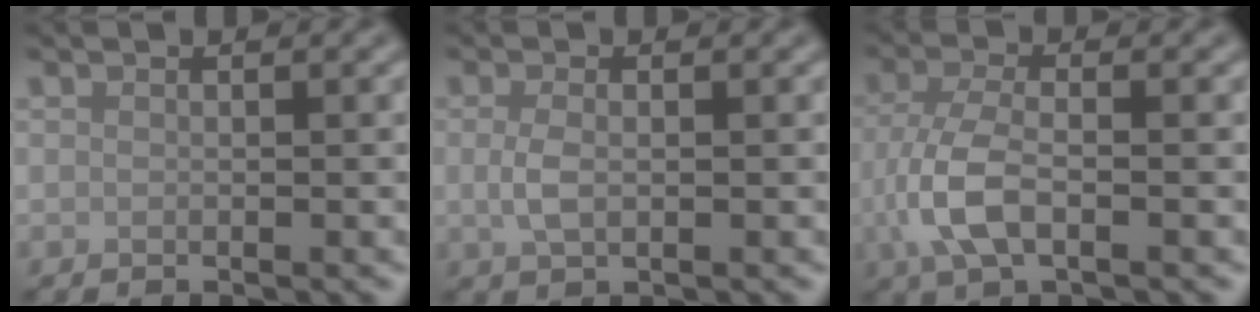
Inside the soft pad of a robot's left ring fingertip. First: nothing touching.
{"total": 1.9, "force": [0.0, 1.0, 1.7], "torque": [-0.042, -0.003, -0.001]}
{"total": 4.8, "force": [-1.2, 2.1, 4.1], "torque": [-0.098, -0.002, -0.030]}